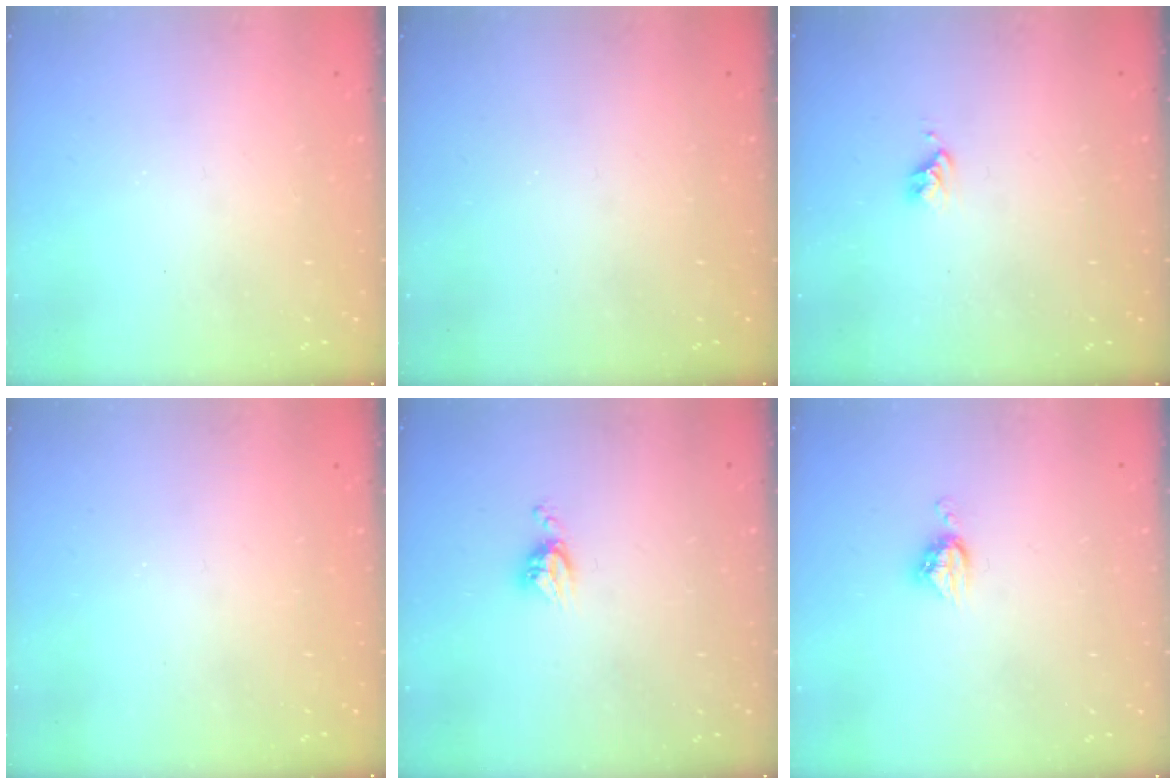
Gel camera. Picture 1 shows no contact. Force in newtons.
{"total": 0.0}
{"total": 2.7, "press": 2.6, "slide": 0.4}
{"total": 0.0}
{"total": 4.7, "press": 4.7, "slide": 0.5}
{"total": 5.4, "press": 5.4, "slide": 0.1}